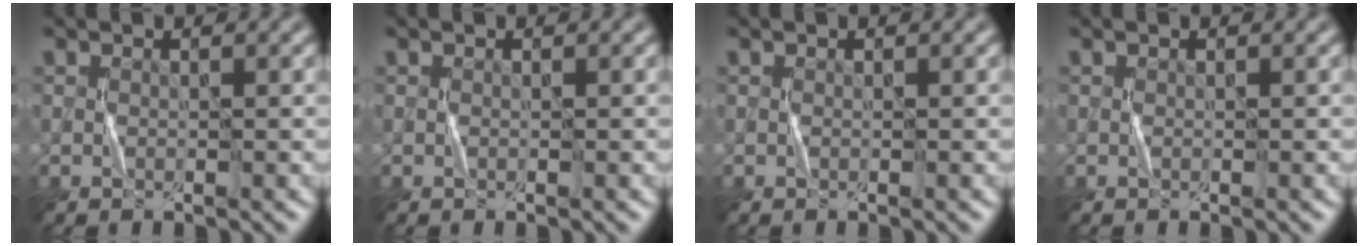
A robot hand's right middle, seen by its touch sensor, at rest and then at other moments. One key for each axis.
{"total": 0.0}
{"total": 0.0}
{"total": 0.0}